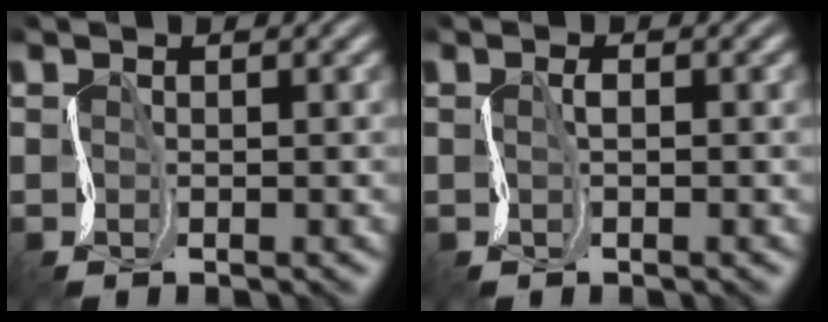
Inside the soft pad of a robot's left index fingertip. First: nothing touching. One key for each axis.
{"total": 0.7, "fx": 0.1, "fy": 0.2, "fz": 0.7, "tx": -0.017, "ty": 0.003, "tz": 0.002}